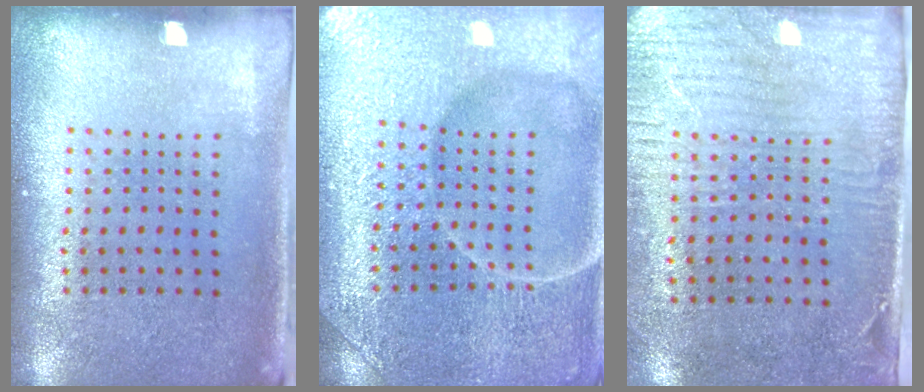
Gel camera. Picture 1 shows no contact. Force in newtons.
{"total": 7.3, "press": 7.2, "slide": 0.9}
{"total": 3.0, "press": 2.4, "slide": 1.7}